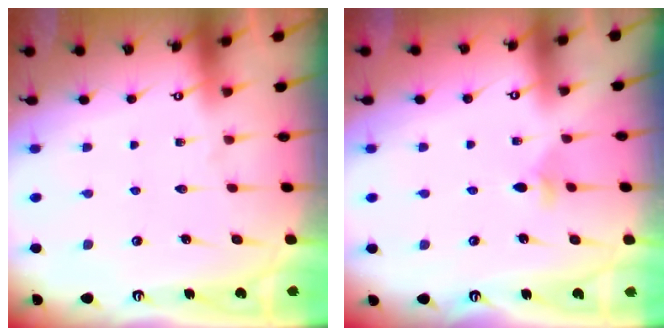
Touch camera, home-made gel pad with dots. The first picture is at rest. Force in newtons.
{"total": 3.6, "press": 3.6, "slide": 0.6}